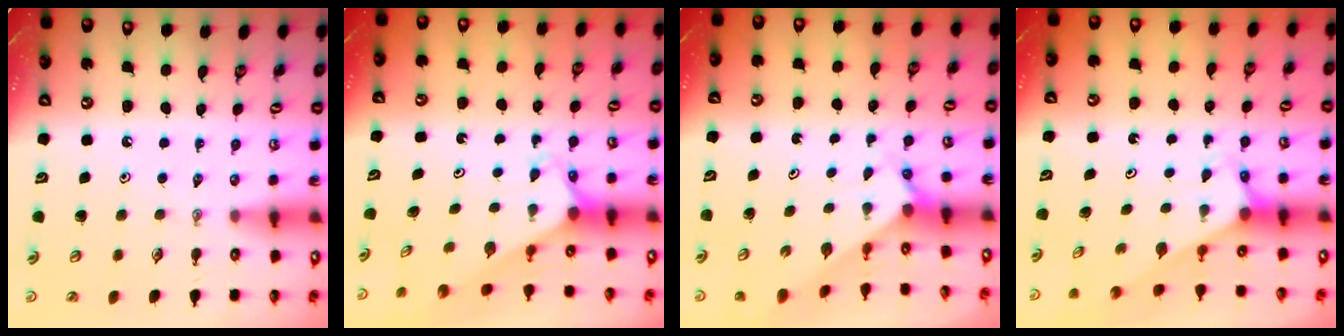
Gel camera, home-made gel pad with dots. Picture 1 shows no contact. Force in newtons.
{"total": 2.4, "press": 2.4, "slide": 0.2}
{"total": 1.9, "press": 1.9, "slide": 0.2}
{"total": 2.6, "press": 2.6, "slide": 0.2}